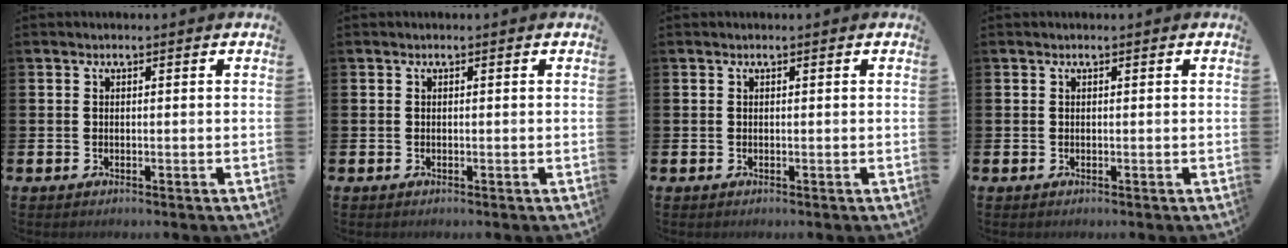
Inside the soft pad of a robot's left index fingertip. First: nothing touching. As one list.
[{"total": 0.0}, {"total": 0.0}, {"total": 0.0}]